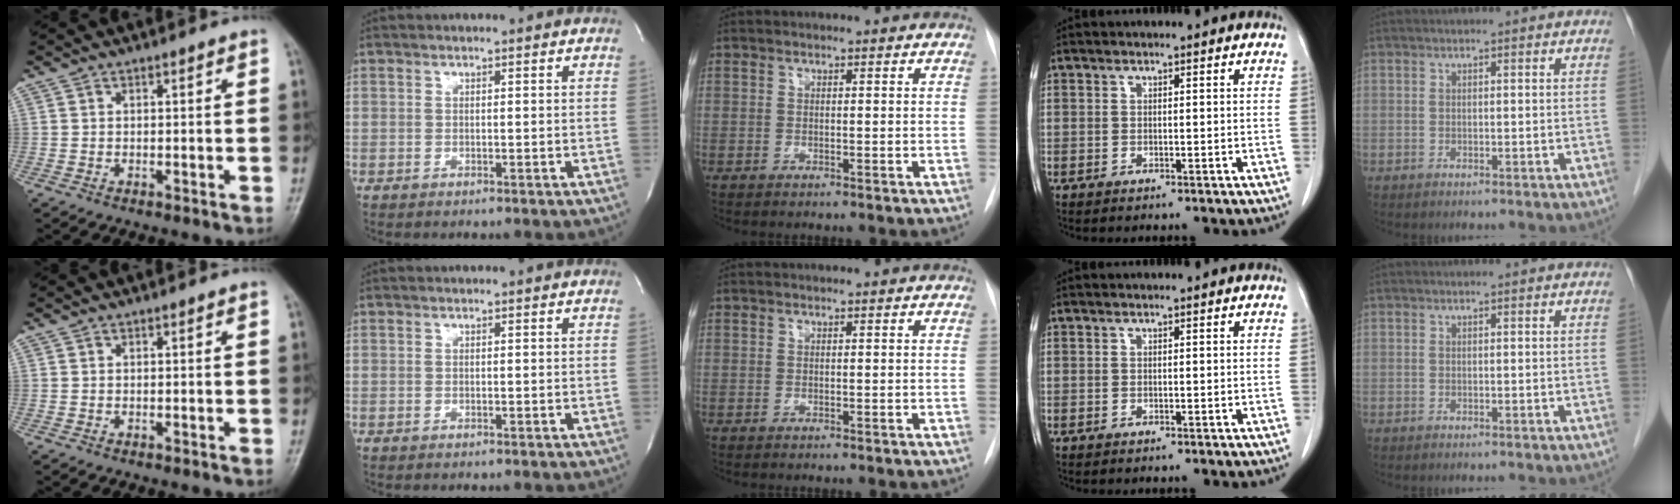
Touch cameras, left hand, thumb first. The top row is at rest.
{}